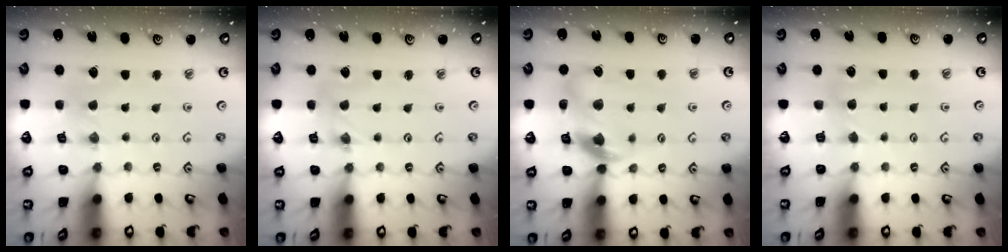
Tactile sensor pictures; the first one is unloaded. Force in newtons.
{"total": 1.3, "press": 1.2, "slide": 0.2}
{"total": 11.9, "press": 11.8, "slide": 1.7}
{"total": 2.9, "press": 2.9, "slide": 0.5}